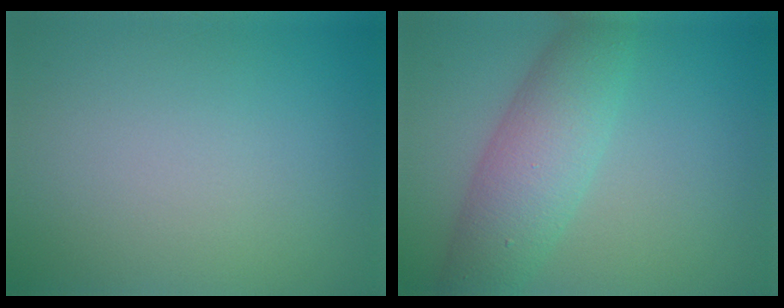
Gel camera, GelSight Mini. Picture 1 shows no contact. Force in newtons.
{"total": 5.9, "press": 5.8, "slide": 0.3}